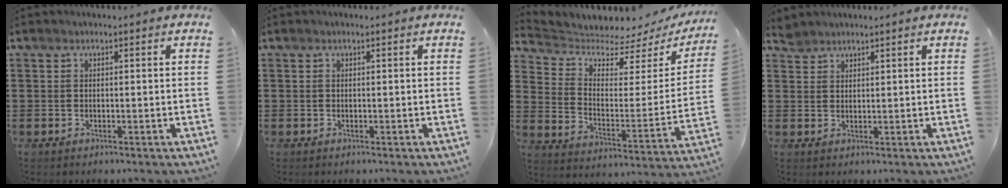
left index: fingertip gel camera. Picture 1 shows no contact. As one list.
[{"total": 0.0}, {"total": 4.1, "force": [3.7, 1.3, 0.9], "torque": [-0.047, -0.038, 0.059]}, {"total": 1.9, "force": [1.9, 0.6, 0.1], "torque": [-0.007, 0.001, 0.038]}]